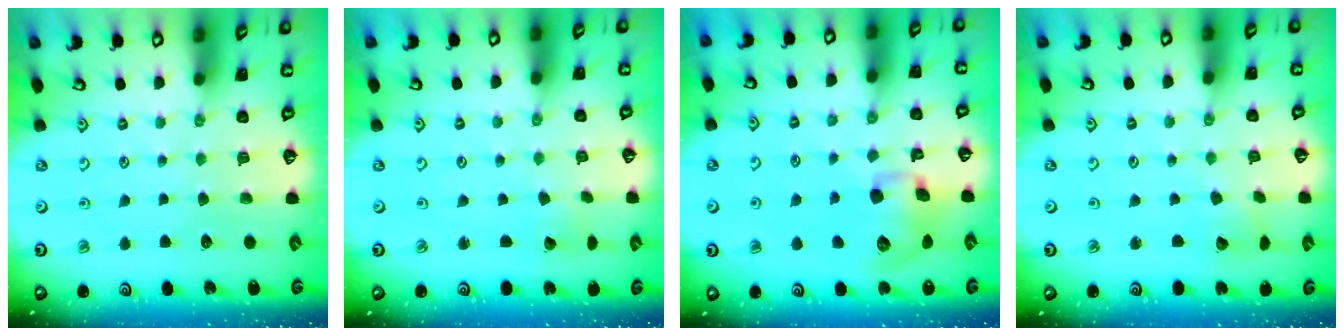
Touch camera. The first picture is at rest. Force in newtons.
{"total": 2.3, "press": 2.3, "slide": 0.1}
{"total": 12.0, "press": 11.8, "slide": 2.0}
{"total": 2.2, "press": 2.2, "slide": 0.3}